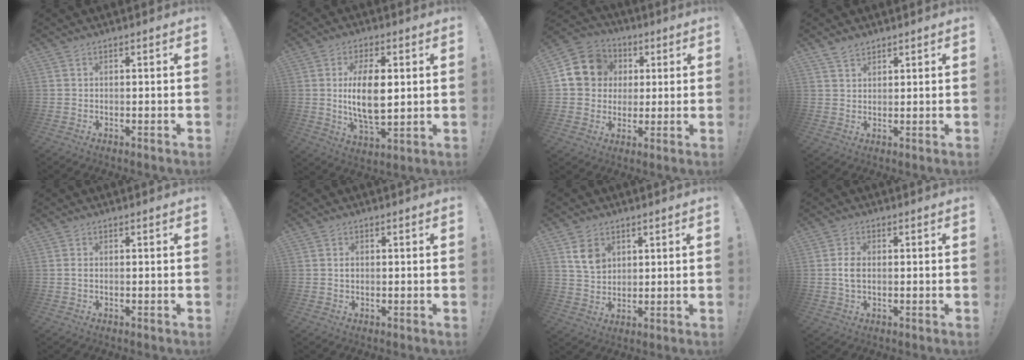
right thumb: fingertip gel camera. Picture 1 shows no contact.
{"total": 13.3, "force": [1.5, 6.2, 11.7], "torque": [-0.221, -0.012, 0.017]}
{"total": 12.9, "force": [2.9, 11.7, 4.7], "torque": [-0.061, 0.003, 0.063]}
{"total": 3.2, "force": [2.7, 1.4, 1.1], "torque": [-0.011, -0.018, 0.049]}
{"total": 0.8, "force": [-0.1, 0.5, 0.6], "torque": [-0.016, 0.005, -0.002]}
{"total": 1.0, "force": [-0.1, 0.9, 0.4], "torque": [-0.013, 0.007, 0.000]}
{"total": 7.4, "force": [3.5, 5.6, 3.4], "torque": [-0.042, -0.011, 0.065]}
{"total": 3.9, "force": [-0.1, 2.5, 3.0], "torque": [-0.064, 0.001, -0.005]}